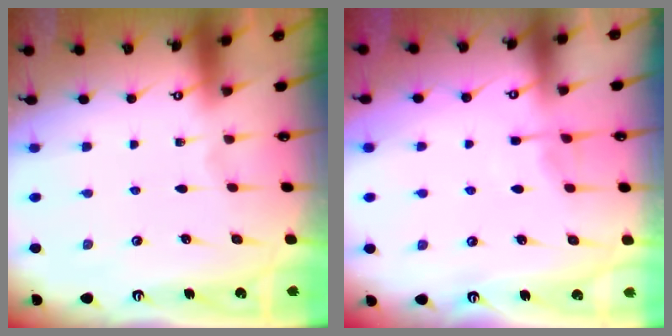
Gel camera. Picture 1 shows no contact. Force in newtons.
{"total": 4.1, "press": 4.0, "slide": 0.5}